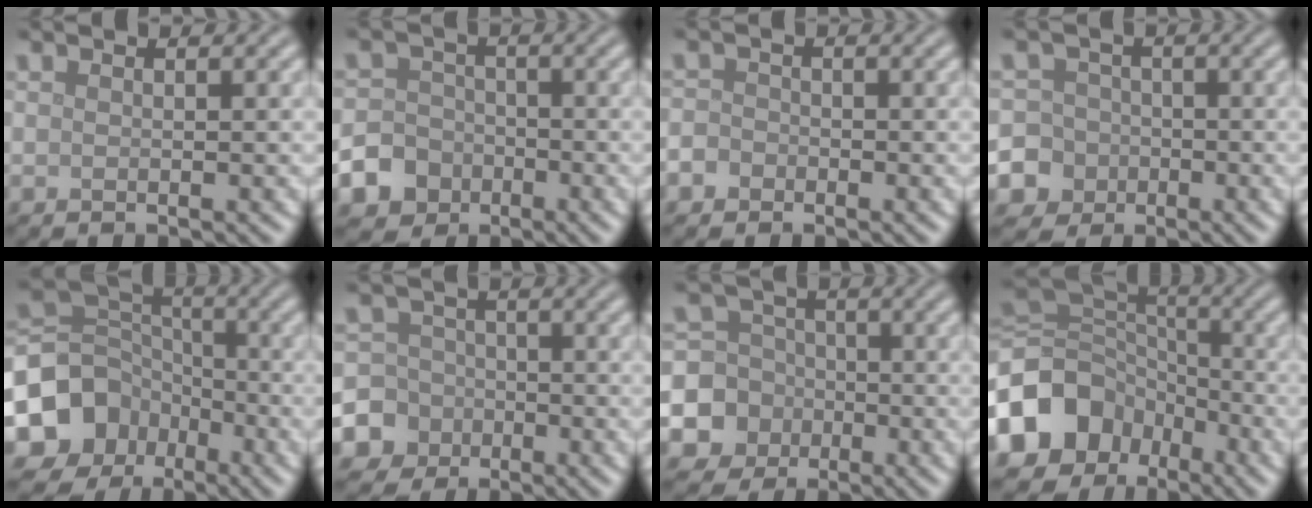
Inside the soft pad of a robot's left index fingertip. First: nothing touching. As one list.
[{"total": 8.0, "force": [-4.5, 6.5, 1.6], "torque": [-0.028, -0.030, -0.096]}, {"total": 2.2, "force": [-1.2, 1.8, 0.6], "torque": [0.001, 0.004, -0.027]}, {"total": 10.0, "force": [-4.3, 8.8, 1.7], "torque": [-0.047, -0.020, -0.107]}, {"total": 9.3, "force": [-4.4, 7.6, 3.1], "torque": [-0.077, -0.005, -0.090]}, {"total": 8.1, "force": [-3.4, 7.3, 0.9], "torque": [-0.019, -0.016, -0.086]}, {"total": 10.7, "force": [-3.4, 10.0, 1.8], "torque": [-0.066, -0.018, -0.077]}, {"total": 12.4, "force": [-5.5, 9.8, 5.2], "torque": [-0.131, -0.007, -0.114]}]